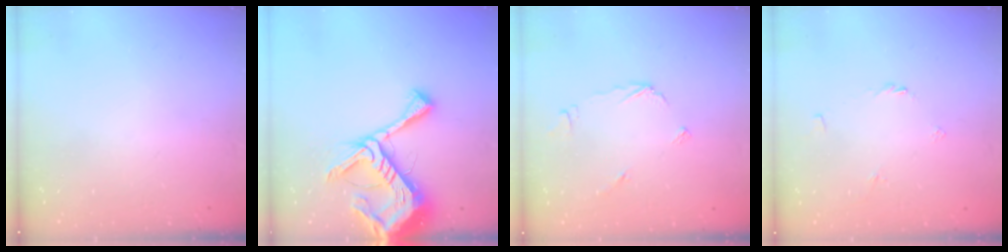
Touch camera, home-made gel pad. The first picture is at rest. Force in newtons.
{"total": 17.4, "press": 17.3, "slide": 1.6}
{"total": 3.8, "press": 3.8, "slide": 0.5}
{"total": 1.8, "press": 1.8, "slide": 0.5}